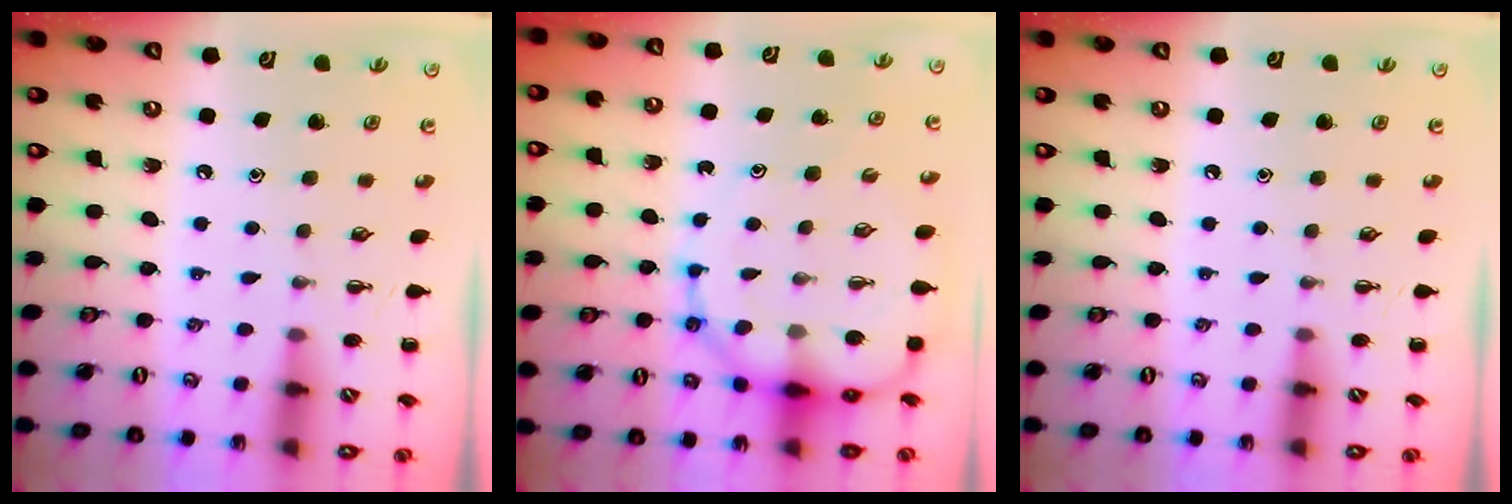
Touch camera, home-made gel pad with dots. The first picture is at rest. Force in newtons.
{"total": 13.1, "press": 12.5, "slide": 3.7}
{"total": 0.0}